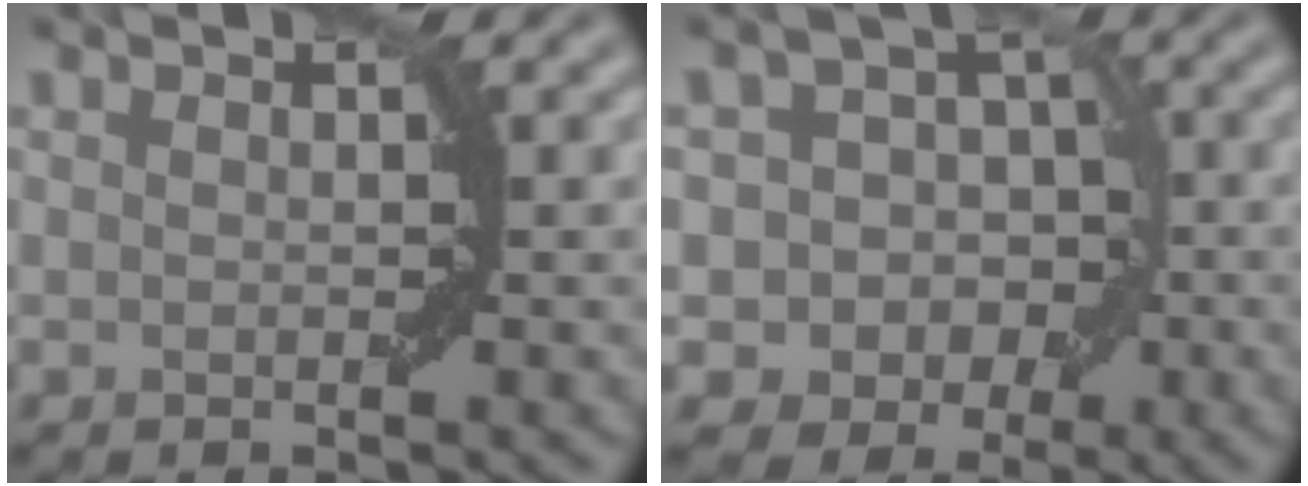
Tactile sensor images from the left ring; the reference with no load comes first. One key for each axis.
{"total": 7.4, "fx": -1.1, "fy": 6.8, "fz": 2.8, "tx": -0.018, "ty": 0.034, "tz": -0.051}